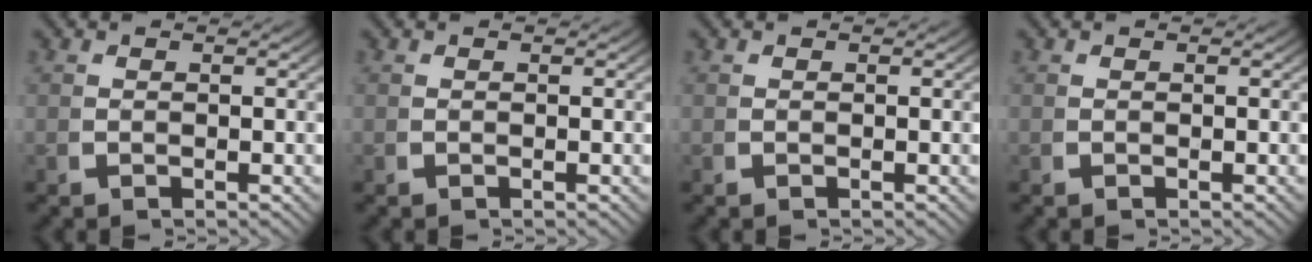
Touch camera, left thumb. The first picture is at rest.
{"total": 0.0}
{"total": 0.0}
{"total": 0.0}